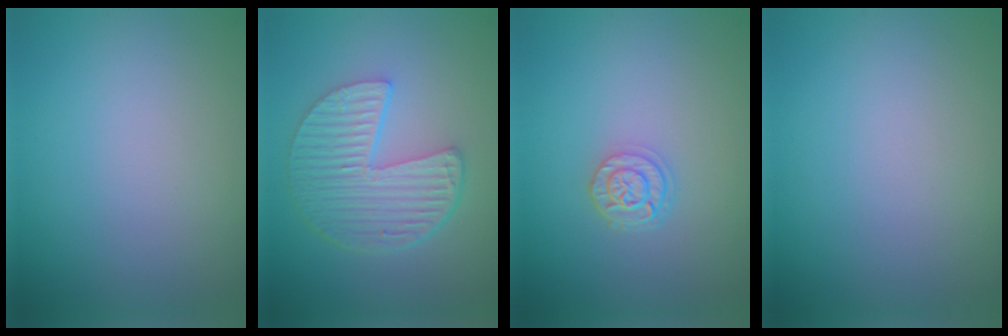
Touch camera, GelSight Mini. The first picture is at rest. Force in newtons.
{"total": 6.1, "press": 4.4, "slide": 4.2}
{"total": 2.4, "press": 1.9, "slide": 1.4}
{"total": 0.0}